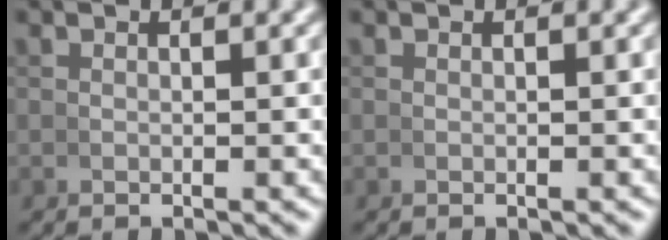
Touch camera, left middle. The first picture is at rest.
{"total": 0.0}